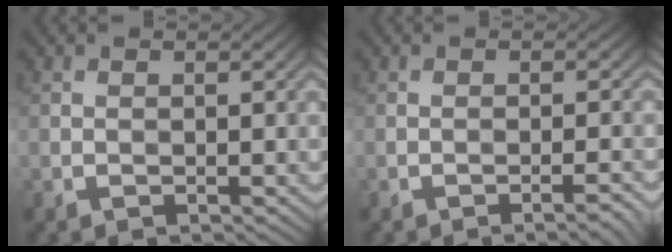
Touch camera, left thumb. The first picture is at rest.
{"total": 2.1, "force": [-1.3, 0.3, 1.6], "torque": [-0.019, 0.007, -0.023]}